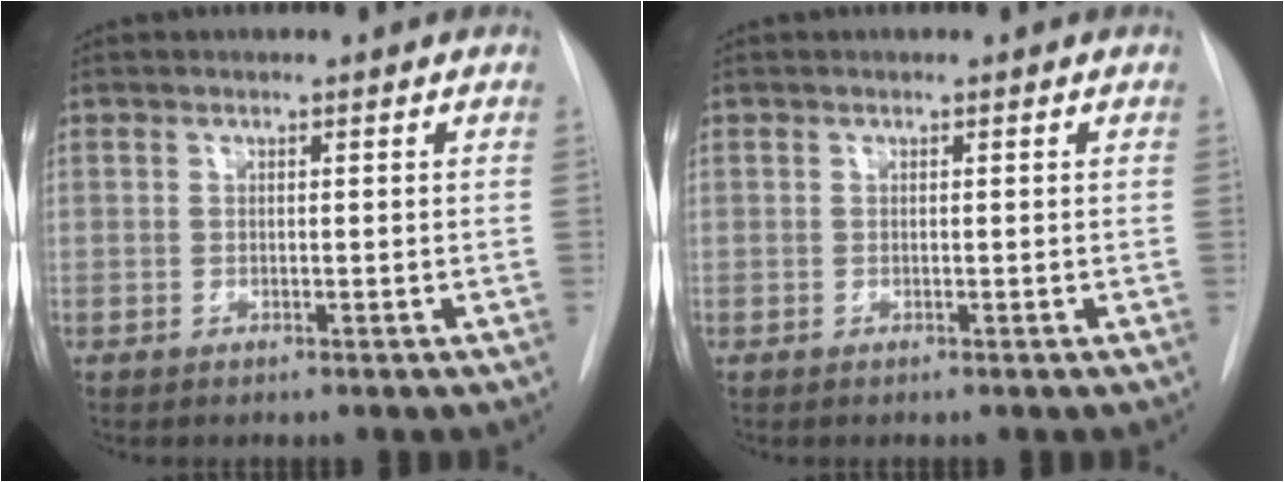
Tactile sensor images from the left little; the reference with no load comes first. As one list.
[{"total": 0.0}]